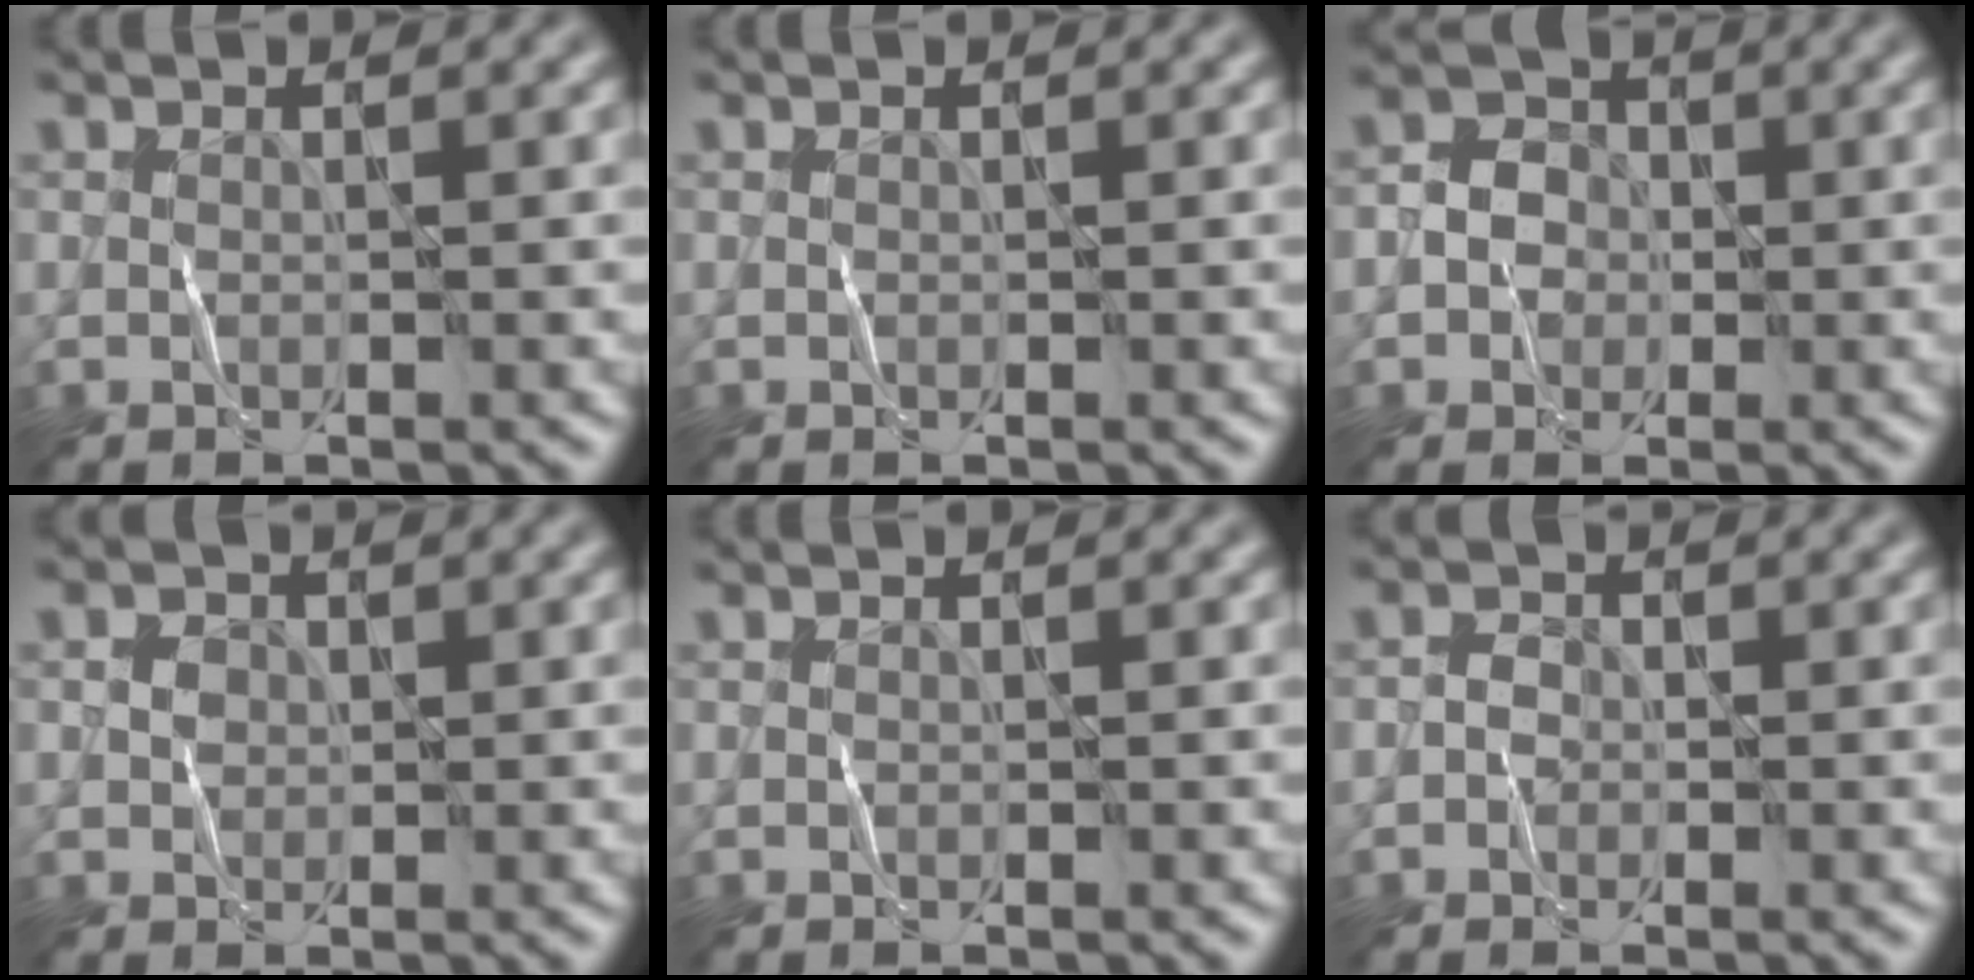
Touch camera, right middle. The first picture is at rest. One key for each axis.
{"total": 0.0}
{"total": 2.6, "fx": -0.6, "fy": 2.3, "fz": 1.0, "tx": -0.016, "ty": 0.002, "tz": -0.013}
{"total": 1.4, "fx": 0.1, "fy": 1.3, "fz": 0.4, "tx": -0.009, "ty": 0.002, "tz": 0.000}
{"total": 0.0}
{"total": 1.1, "fx": -0.5, "fy": 0.9, "fz": 0.3, "tx": -0.005, "ty": 0.002, "tz": -0.014}